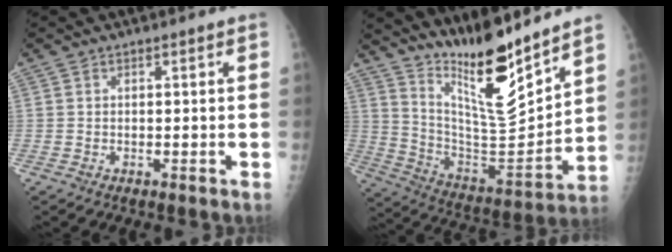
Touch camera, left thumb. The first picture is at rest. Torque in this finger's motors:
{"motor_torque": [0.62, 0.05, 1.02, -1.45, 0.31]}